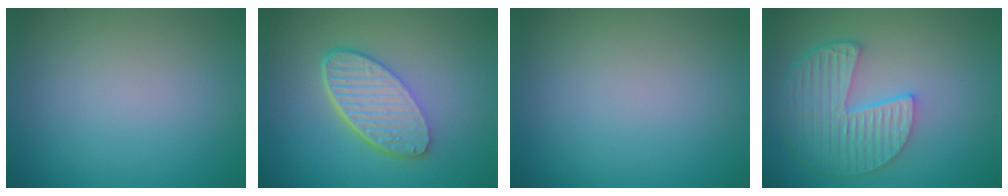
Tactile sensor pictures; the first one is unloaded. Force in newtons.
{"total": 6.1, "press": 4.4, "slide": 4.2}
{"total": 0.0}
{"total": 6.2, "press": 4.8, "slide": 4.0}